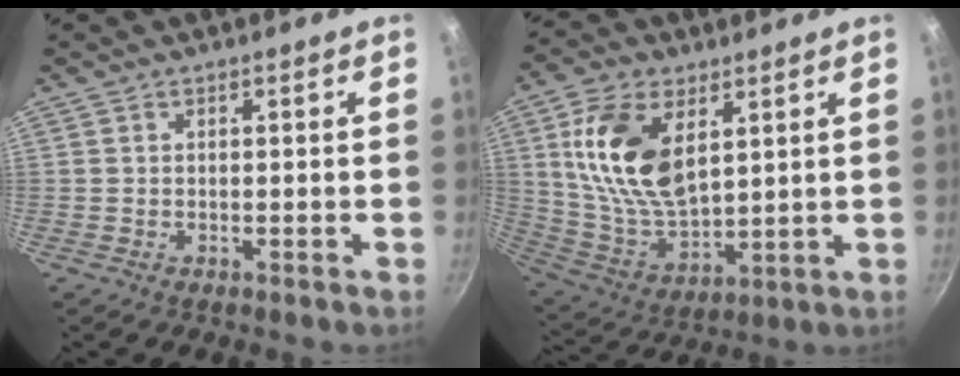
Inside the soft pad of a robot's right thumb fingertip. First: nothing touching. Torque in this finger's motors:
{"motor_torque": [2.03, 1.88, 1.49, -0.16, 0.47]}